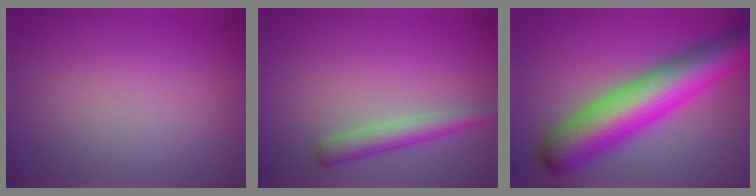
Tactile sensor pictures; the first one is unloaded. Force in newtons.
{"total": 2.8, "press": 2.8, "slide": 0.2}
{"total": 11.2, "press": 11.2, "slide": 0.4}